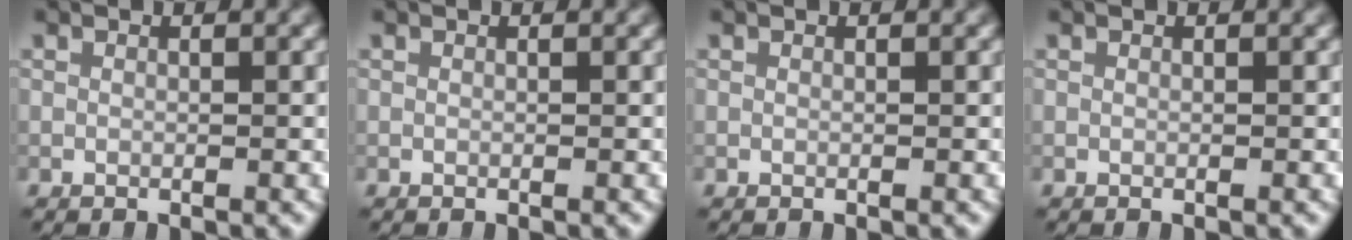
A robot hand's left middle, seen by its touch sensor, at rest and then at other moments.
{"total": 0.0}
{"total": 0.0}
{"total": 0.0}